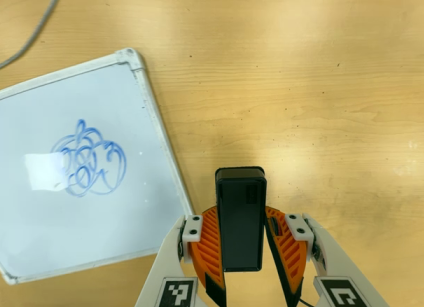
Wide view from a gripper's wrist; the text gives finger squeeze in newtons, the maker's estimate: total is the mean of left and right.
{"total": 5.5, "left": 4.9, "right": 6.1}